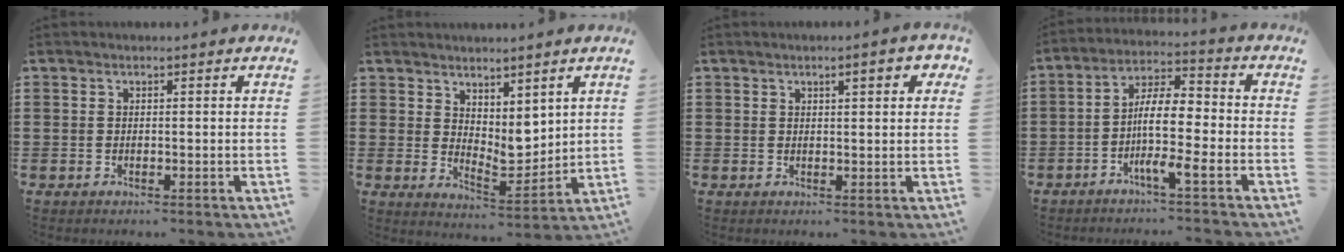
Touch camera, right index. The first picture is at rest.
{"total": 4.9, "force": [3.5, 2.7, 2.1], "torque": [-0.048, -0.021, 0.065]}
{"total": 2.7, "force": [1.1, 0.6, 2.4], "torque": [-0.033, -0.002, 0.014]}
{"total": 8.1, "force": [-2.8, 1.8, 7.4], "torque": [-0.149, -0.005, -0.057]}